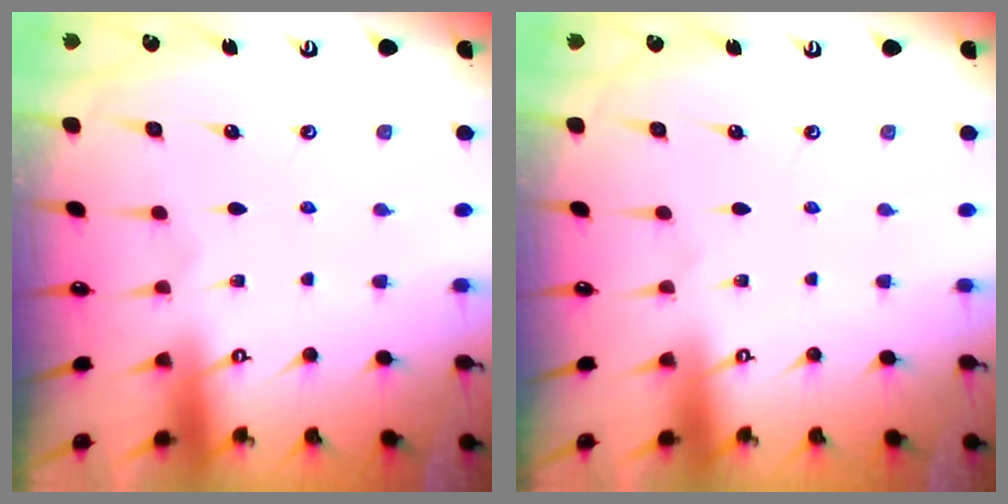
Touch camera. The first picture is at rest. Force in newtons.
{"total": 0.0}